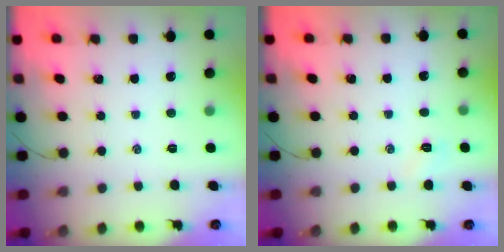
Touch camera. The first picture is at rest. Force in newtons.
{"total": 2.7, "press": 2.6, "slide": 0.7}